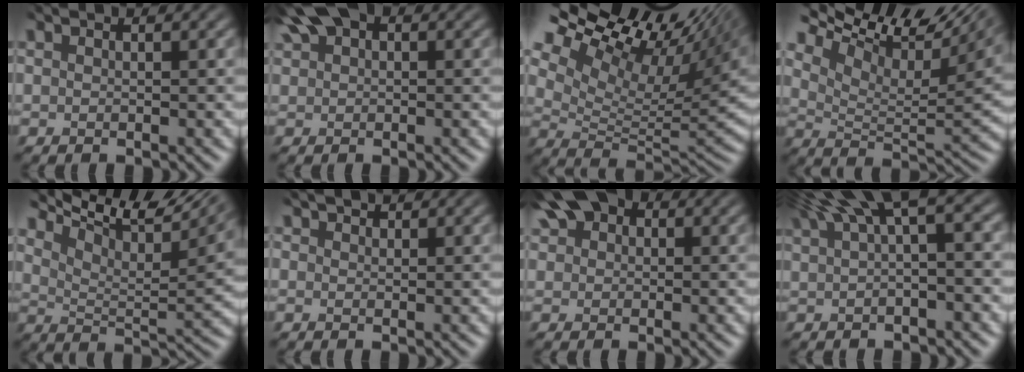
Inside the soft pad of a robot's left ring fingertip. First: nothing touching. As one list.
[{"total": 4.2, "force": [2.3, 2.4, 2.6], "torque": [-0.083, 0.008, 0.049]}, {"total": 14.0, "force": [6.9, 6.6, 10.2], "torque": [-0.198, 0.030, 0.143]}, {"total": 11.6, "force": [6.1, 5.4, 8.2], "torque": [-0.150, 0.035, 0.105]}, {"total": 8.9, "force": [5.0, 3.8, 6.3], "torque": [-0.122, 0.006, 0.097]}, {"total": 0.5, "force": [0.5, 0.0, -0.2], "torque": [-0.010, -0.004, 0.017]}, {"total": 4.5, "force": [2.3, 3.1, 2.4], "torque": [-0.081, 0.010, 0.039]}, {"total": 6.5, "force": [2.9, 2.2, 5.4], "torque": [-0.131, 0.011, 0.070]}]